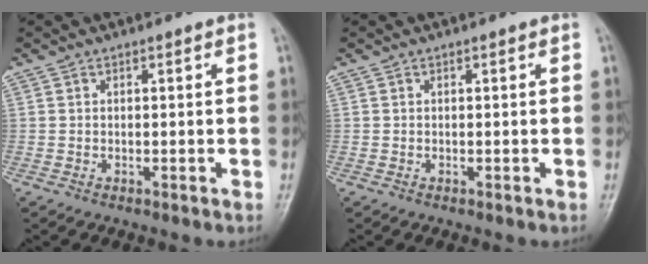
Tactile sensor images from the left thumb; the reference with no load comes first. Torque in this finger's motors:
{"motor_torque": [0.00, 0.00, -0.02, -0.02, 0.00]}